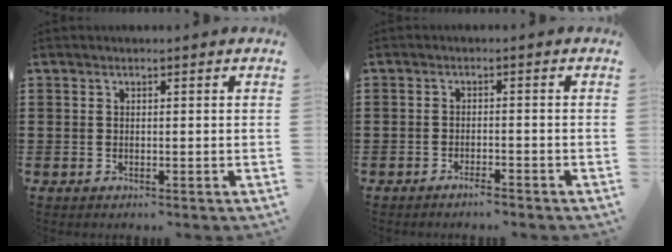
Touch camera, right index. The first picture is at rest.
{"total": 1.7, "force": [-1.6, 0.1, 0.8], "torque": [-0.016, -0.002, -0.028]}